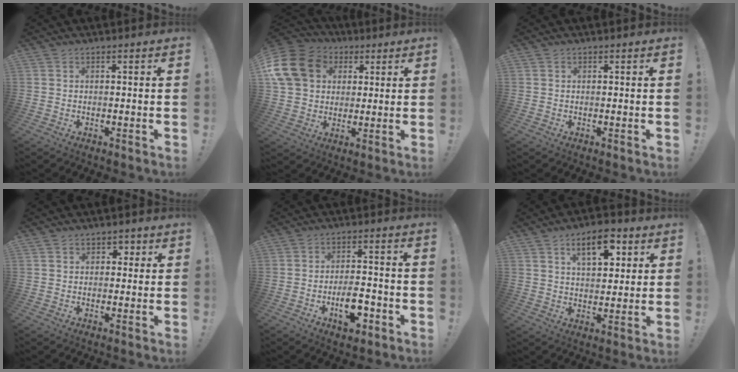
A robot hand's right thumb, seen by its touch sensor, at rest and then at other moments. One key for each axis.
{"total": 17.4, "fx": 5.3, "fy": 14.1, "fz": 8.6, "tx": -0.154, "ty": -0.009, "tz": 0.109}
{"total": 0.0}
{"total": 2.9, "fx": 0.5, "fy": 2.6, "fz": 1.0, "tx": -0.007, "ty": 0.004, "tz": 0.006}
{"total": 9.5, "fx": -4.2, "fy": 4.7, "fz": 7.1, "tx": -0.114, "ty": 0.019, "tz": -0.072}
{"total": 10.6, "fx": 5.1, "fy": 5.2, "fz": 7.7, "tx": -0.112, "ty": -0.008, "tz": 0.087}